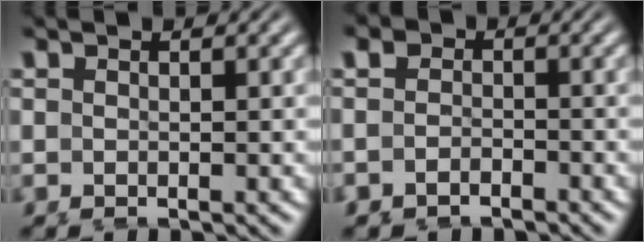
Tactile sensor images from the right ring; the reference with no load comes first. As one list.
[{"total": 3.1, "force": [-2.2, 2.2, 0.4], "torque": [-0.023, -0.021, -0.039]}]